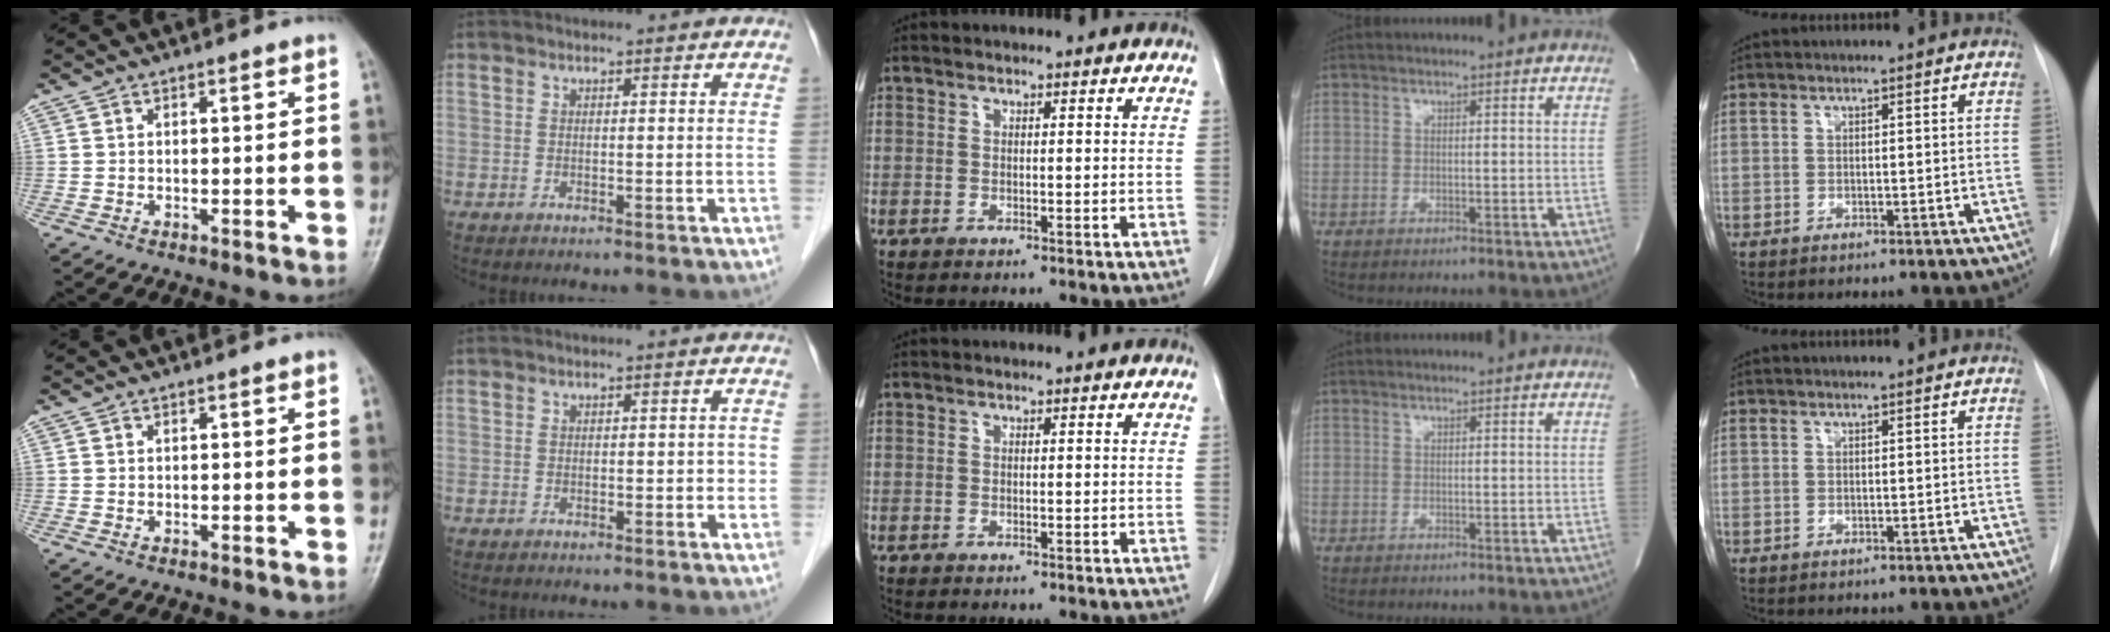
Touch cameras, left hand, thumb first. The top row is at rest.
{"index": {"total": 0.9, "force": [-0.1, 0.7, 0.6], "torque": [-0.002, 0.004, -0.003]}}